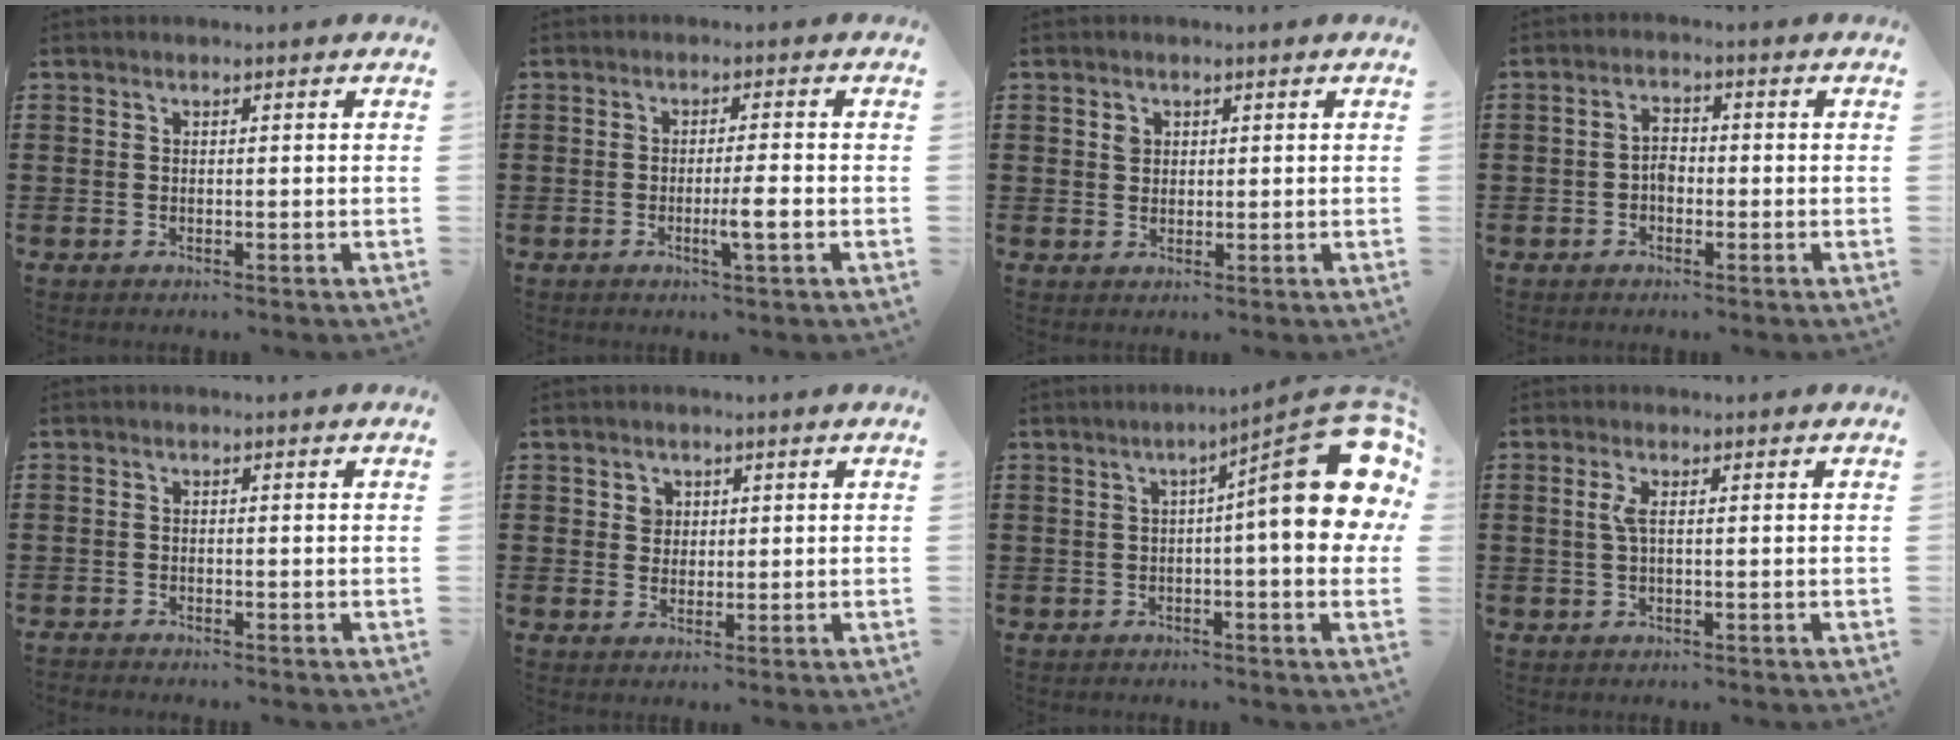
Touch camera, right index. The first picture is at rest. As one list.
[{"total": 3.8, "force": [-1.3, 0.0, 3.6], "torque": [-0.059, -0.008, -0.024]}, {"total": 1.4, "force": [0.6, 1.1, 0.6], "torque": [-0.014, 0.006, 0.011]}, {"total": 2.5, "force": [-0.7, 1.5, 1.8], "torque": [-0.045, 0.002, -0.017]}, {"total": 1.0, "force": [-1.0, 0.1, -0.3], "torque": [0.002, 0.002, -0.021]}, {"total": 2.1, "force": [0.8, 1.8, 0.6], "torque": [-0.010, 0.006, 0.012]}, {"total": 16.3, "force": [3.8, 3.3, 15.6], "torque": [-0.212, -0.032, 0.055]}, {"total": 2.2, "force": [0.1, 0.4, 2.2], "torque": [-0.051, -0.003, -0.002]}]